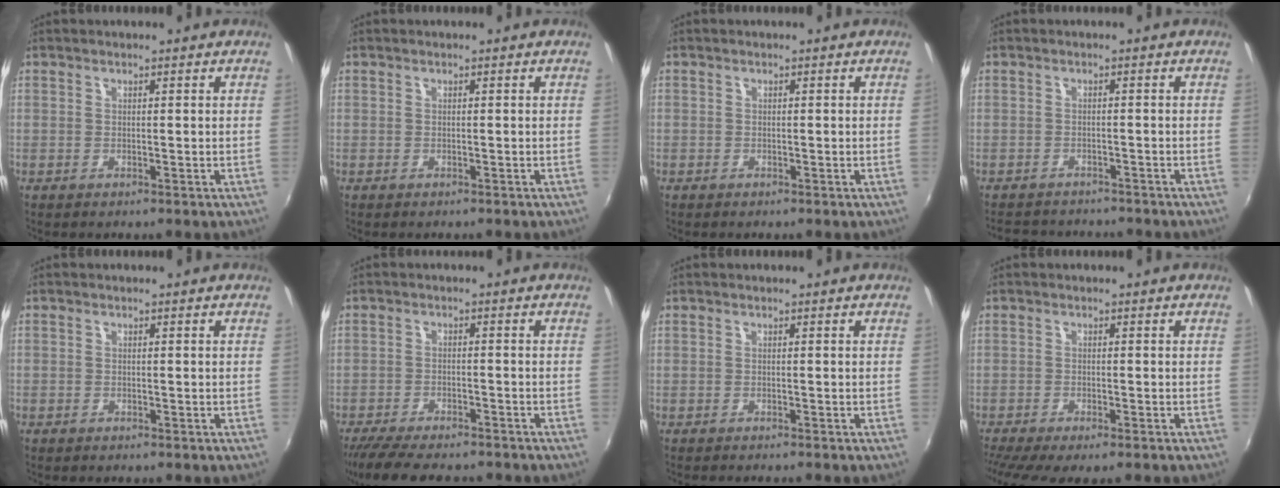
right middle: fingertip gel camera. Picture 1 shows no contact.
{"total": 0.0}
{"total": 0.8, "force": [-0.5, 0.6, 0.0], "torque": [-0.004, 0.000, -0.011]}
{"total": 8.0, "force": [-7.3, 2.4, 2.2], "torque": [-0.058, -0.008, -0.107]}
{"total": 1.0, "force": [-0.7, 0.7, 0.0], "torque": [-0.004, 0.002, -0.012]}
{"total": 12.3, "force": [-10.5, 3.0, 5.6], "torque": [-0.126, -0.027, -0.168]}
{"total": 1.6, "force": [-1.5, 0.1, 0.5], "torque": [-0.014, -0.012, -0.027]}
{"total": 6.3, "force": [-5.2, 0.4, 3.5], "torque": [-0.084, -0.033, -0.088]}